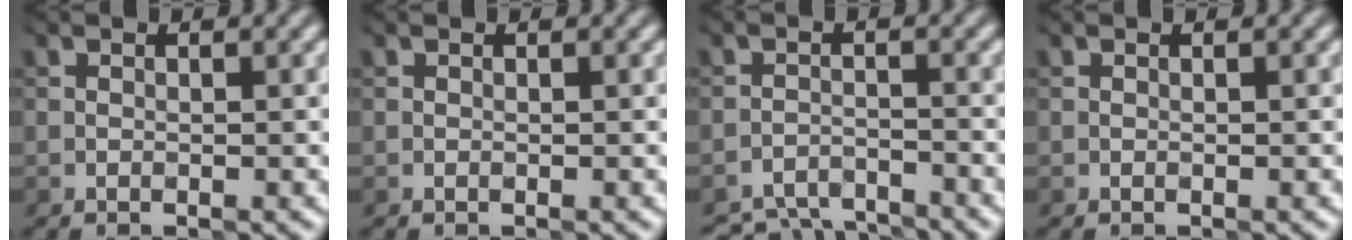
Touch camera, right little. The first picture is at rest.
{"total": 0.0}
{"total": 5.4, "force": [-5.3, 1.0, 0.8], "torque": [-0.016, -0.019, -0.094]}
{"total": 0.0}